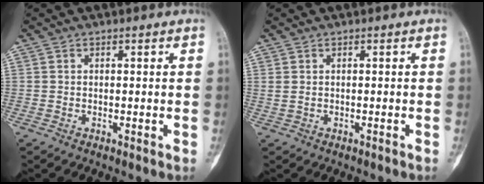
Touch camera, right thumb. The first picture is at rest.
{"total": 0.7, "force": [0.0, 0.3, 0.6], "torque": [-0.025, 0.014, 0.011]}